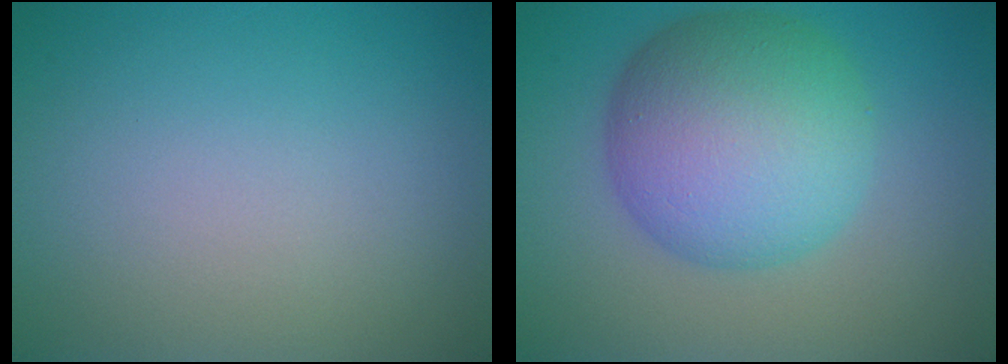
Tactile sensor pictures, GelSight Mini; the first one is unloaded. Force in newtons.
{"total": 10.0, "press": 10.0, "slide": 0.2}